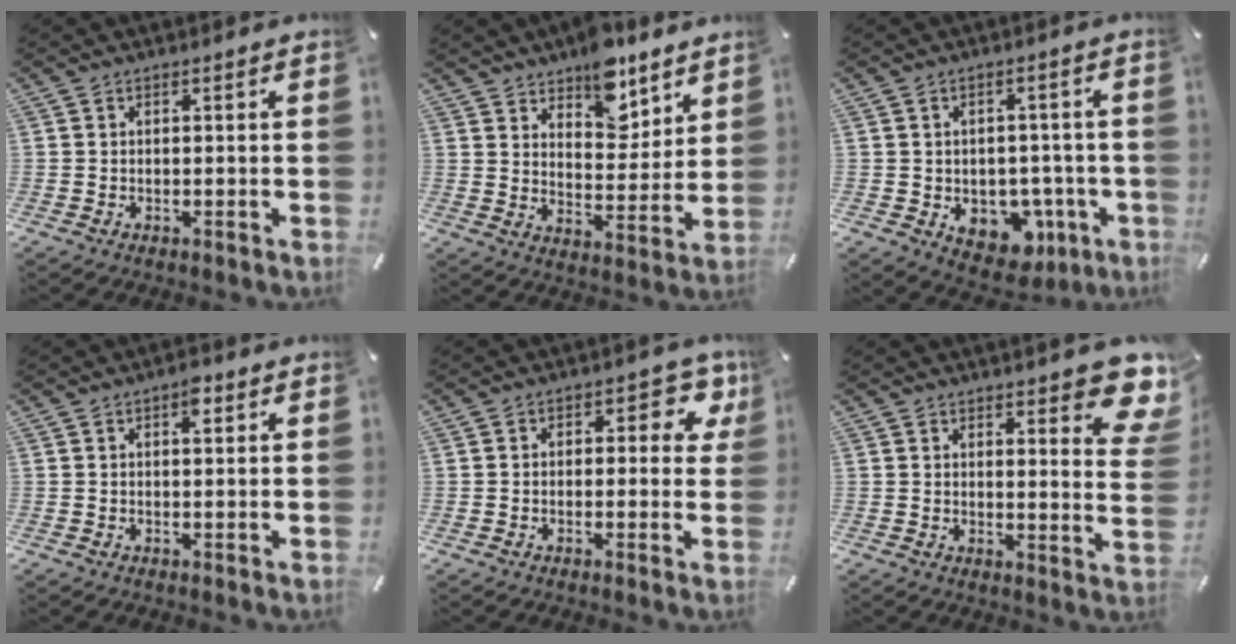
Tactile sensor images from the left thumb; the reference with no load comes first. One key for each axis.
{"total": 10.9, "fx": 8.8, "fy": 5.3, "fz": 3.7, "tx": -0.044, "ty": -0.065, "tz": 0.158}
{"total": 9.2, "fx": -2.7, "fy": 7.2, "fz": 4.9, "tx": -0.051, "ty": 0.006, "tz": -0.037}
{"total": 3.0, "fx": 1.2, "fy": 1.4, "fz": 2.3, "tx": -0.027, "ty": -0.005, "tz": 0.015}
{"total": 6.5, "fx": 2.1, "fy": 3.8, "fz": 4.8, "tx": -0.053, "ty": -0.006, "tz": 0.028}
{"total": 10.1, "fx": 7.2, "fy": 3.4, "fz": 6.1, "tx": -0.070, "ty": -0.054, "tz": 0.124}